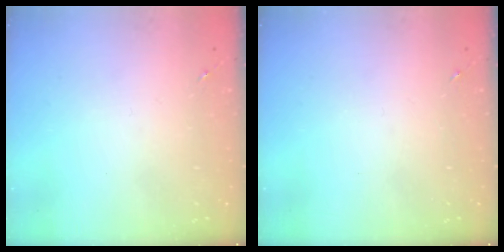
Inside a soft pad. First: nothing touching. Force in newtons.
{"total": 0.0}